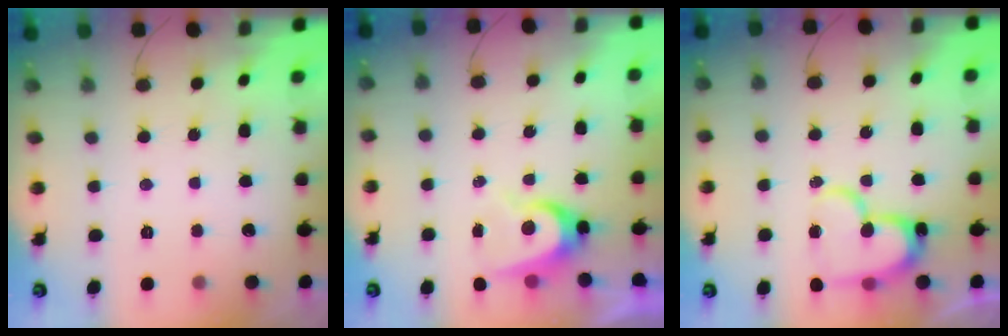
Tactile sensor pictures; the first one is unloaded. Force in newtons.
{"total": 6.7, "press": 6.7, "slide": 0.7}
{"total": 16.2, "press": 16.1, "slide": 1.4}